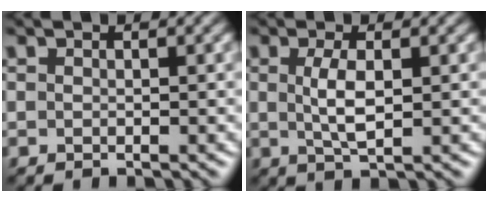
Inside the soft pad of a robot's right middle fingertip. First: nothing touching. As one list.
[{"total": 2.8, "force": [0.3, 0.8, 2.7], "torque": [-0.059, 0.000, 0.007]}]